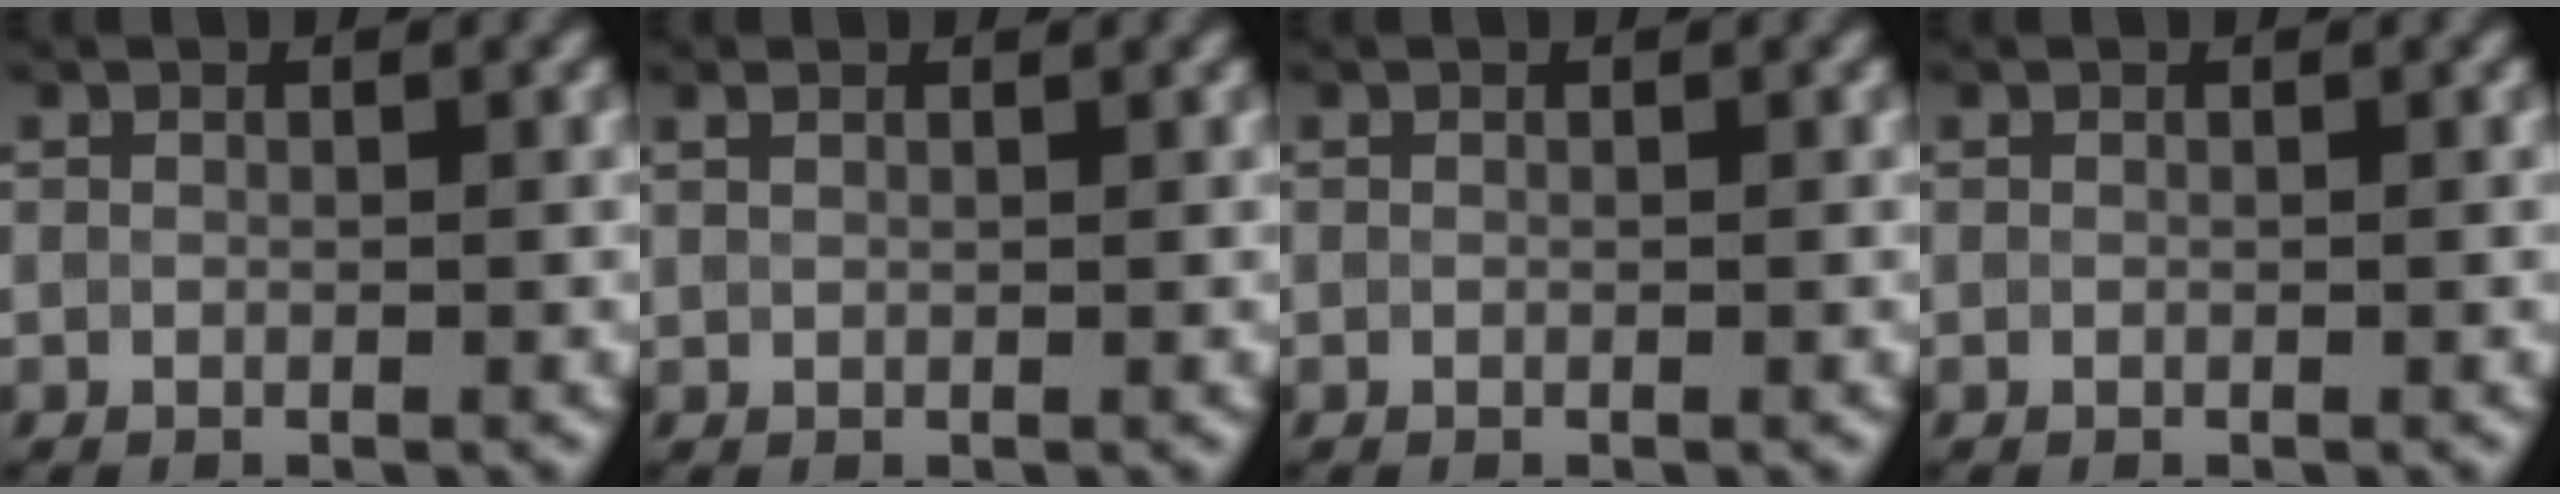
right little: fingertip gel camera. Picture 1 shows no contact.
{"total": 1.4, "force": [1.0, 0.6, 0.7], "torque": [-0.020, 0.003, 0.019]}
{"total": 0.0}
{"total": 0.0}